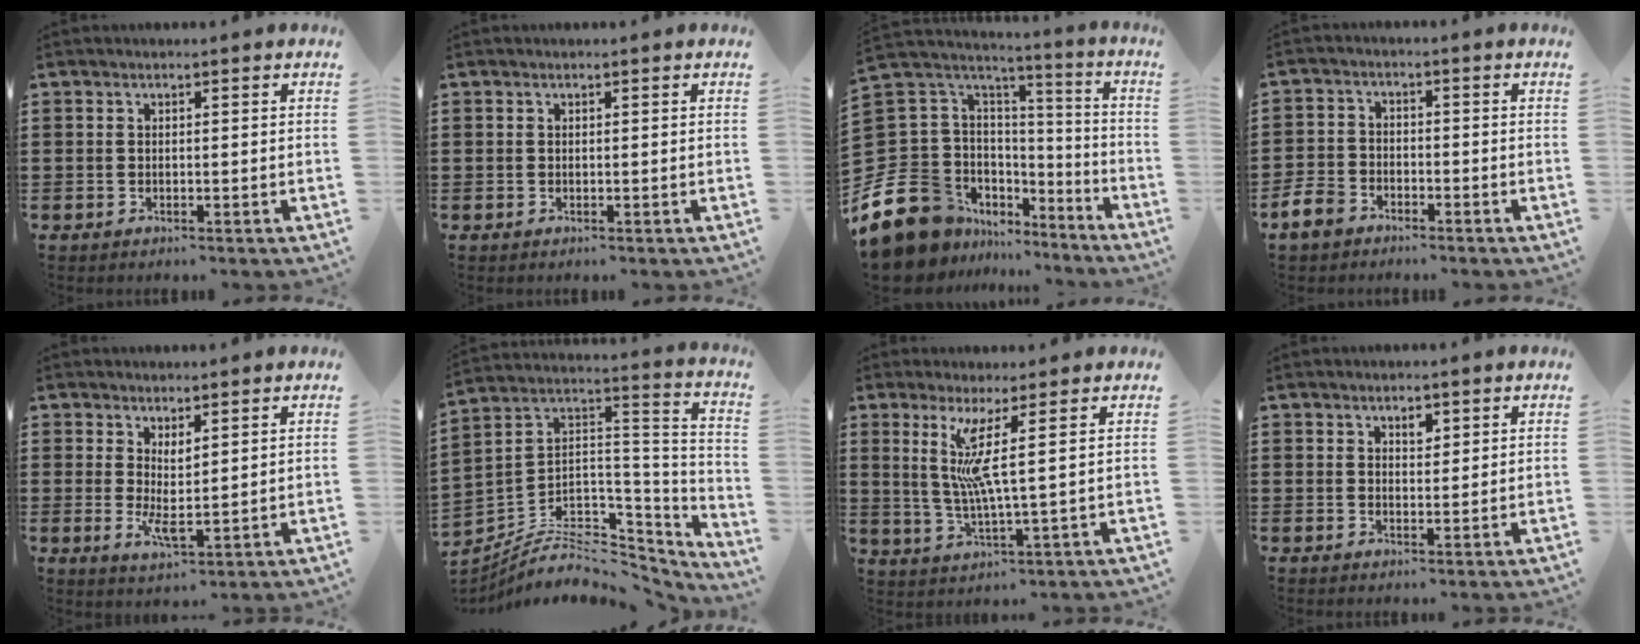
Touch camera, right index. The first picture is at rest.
{"total": 0.0}
{"total": 15.6, "force": [-9.3, 11.2, 5.7], "torque": [-0.164, -0.003, -0.155]}
{"total": 4.3, "force": [-3.4, 2.2, 1.5], "torque": [-0.056, -0.001, -0.076]}
{"total": 3.7, "force": [0.7, 1.1, 3.4], "torque": [-0.073, -0.009, 0.013]}
{"total": 7.5, "force": [-5.1, 4.2, 3.5], "torque": [-0.075, -0.001, -0.093]}
{"total": 7.1, "force": [2.4, -0.1, 6.7], "torque": [-0.148, -0.017, 0.036]}
{"total": 1.9, "force": [1.2, 1.0, 1.1], "torque": [-0.008, -0.003, 0.019]}